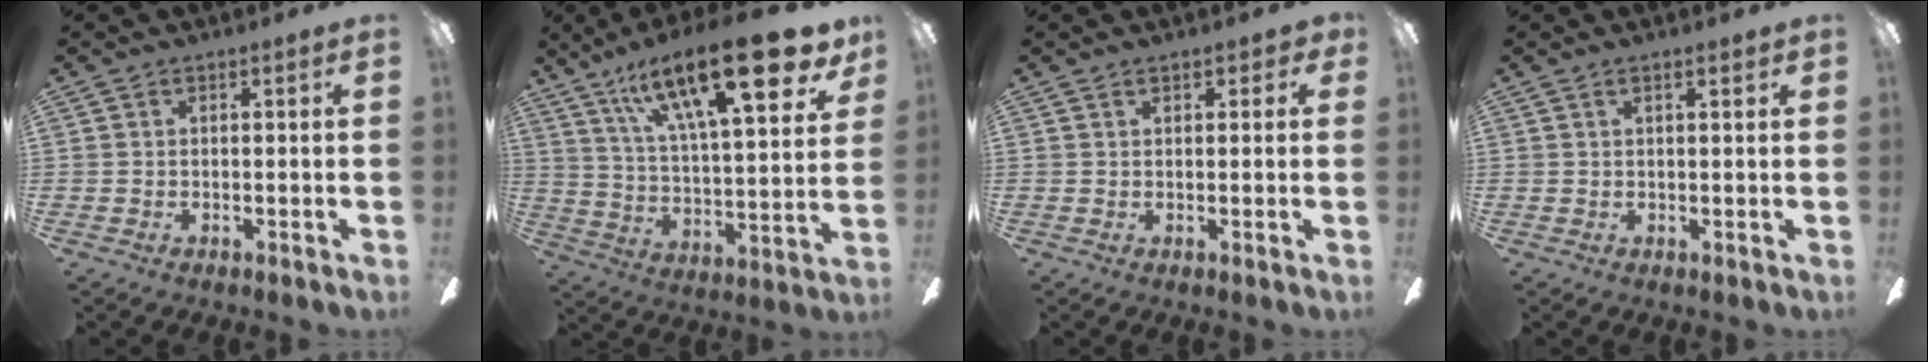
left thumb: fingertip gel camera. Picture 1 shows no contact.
{"total": 26.4, "force": [15.8, 8.3, 19.5], "torque": [-0.301, -0.092, 0.257]}
{"total": 1.9, "force": [1.1, 1.0, 1.2], "torque": [-0.010, -0.003, 0.016]}
{"total": 1.7, "force": [0.9, 0.1, 1.4], "torque": [-0.031, 0.000, 0.015]}